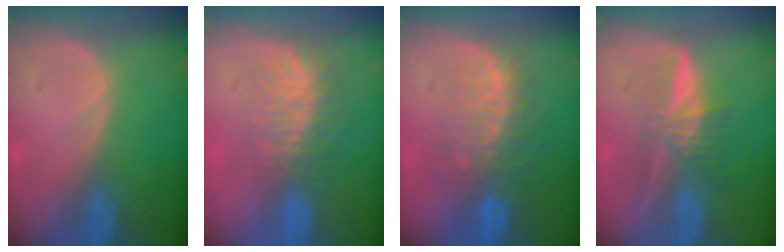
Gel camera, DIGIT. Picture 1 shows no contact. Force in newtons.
{"total": 8.2, "press": 7.2, "slide": 3.9}
{"total": 10.1, "press": 8.6, "slide": 5.3}
{"total": 5.9, "press": 5.5, "slide": 1.9}